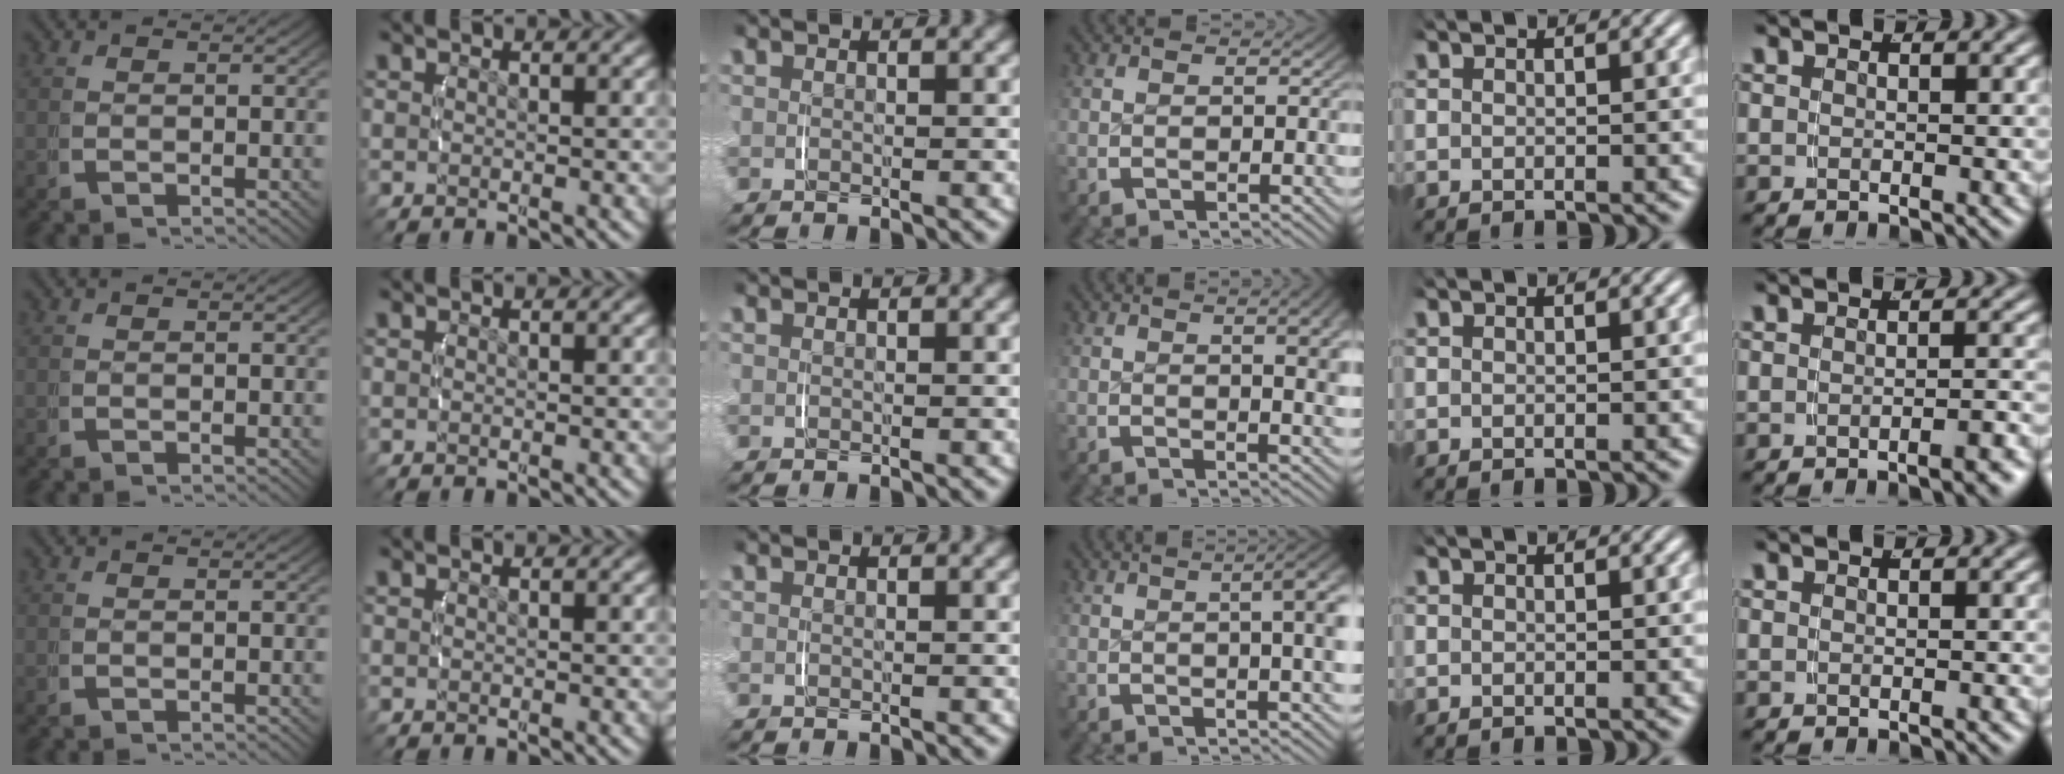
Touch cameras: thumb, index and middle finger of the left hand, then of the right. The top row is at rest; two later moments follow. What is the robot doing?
{"motion": "lift_and_place", "object": "string"}